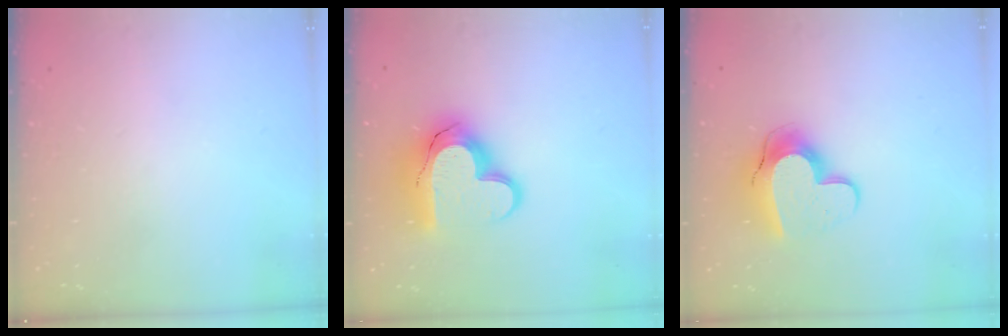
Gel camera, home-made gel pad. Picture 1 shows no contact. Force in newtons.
{"total": 16.9, "press": 16.9, "slide": 1.3}
{"total": 13.1, "press": 13.0, "slide": 1.2}